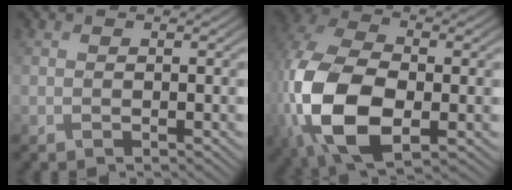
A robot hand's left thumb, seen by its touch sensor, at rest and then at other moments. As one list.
[{"total": 17.5, "force": [-3.8, 10.4, 13.5], "torque": [-0.341, -0.033, -0.057]}]